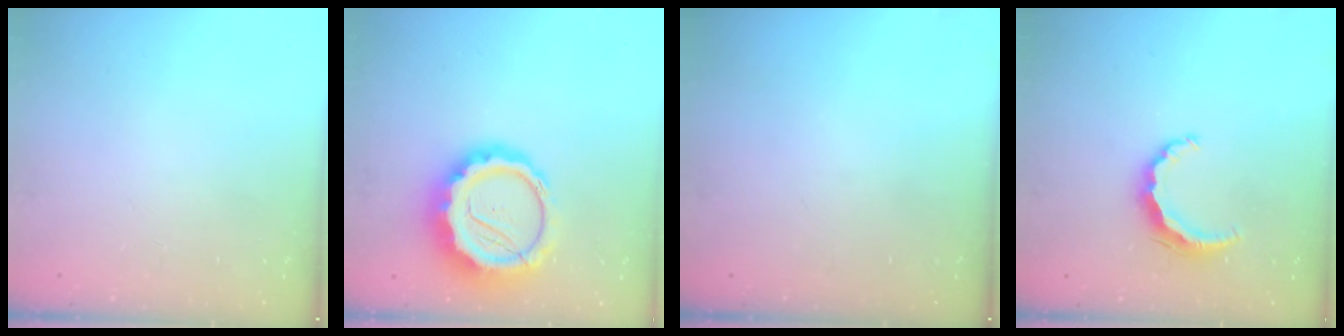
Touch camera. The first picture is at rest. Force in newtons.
{"total": 17.2, "press": 16.8, "slide": 3.8}
{"total": 0.0}
{"total": 7.2, "press": 7.1, "slide": 0.9}